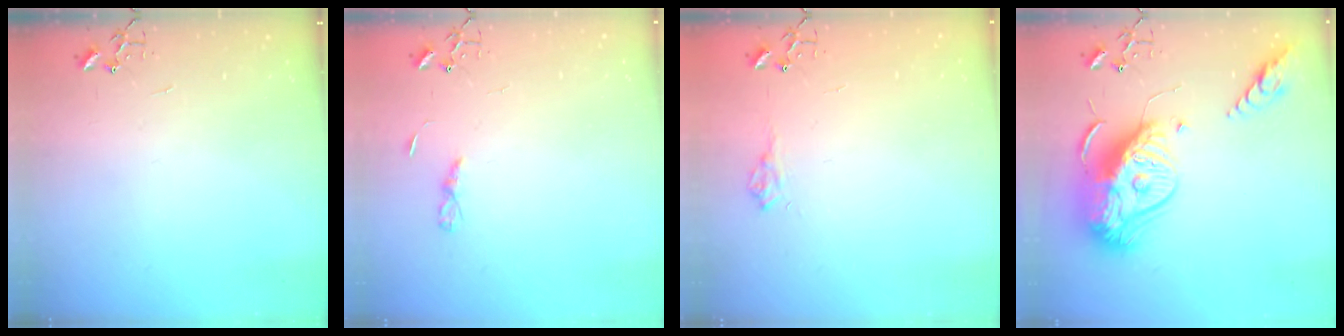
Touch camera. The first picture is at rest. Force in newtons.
{"total": 2.9, "press": 2.9, "slide": 0.3}
{"total": 7.5, "press": 7.5, "slide": 0.9}
{"total": 18.8, "press": 18.7, "slide": 1.8}